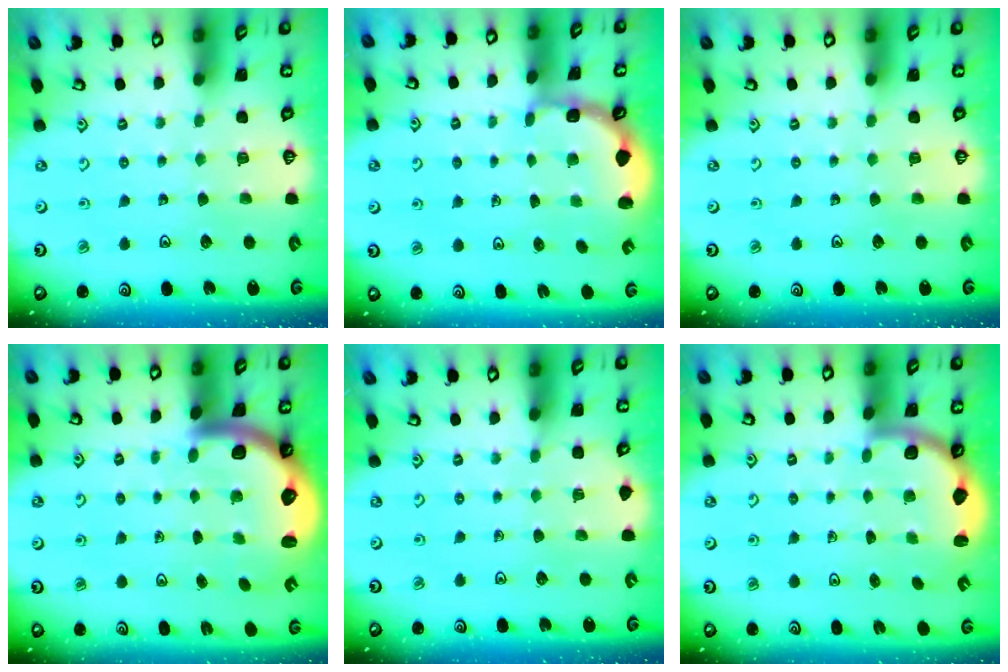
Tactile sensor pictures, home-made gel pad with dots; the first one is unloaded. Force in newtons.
{"total": 2.0, "press": 1.6, "slide": 1.1}
{"total": 0.0}
{"total": 3.5, "press": 3.3, "slide": 1.0}
{"total": 3.3, "press": 3.3, "slide": 0.4}
{"total": 2.6, "press": 2.5, "slide": 0.6}